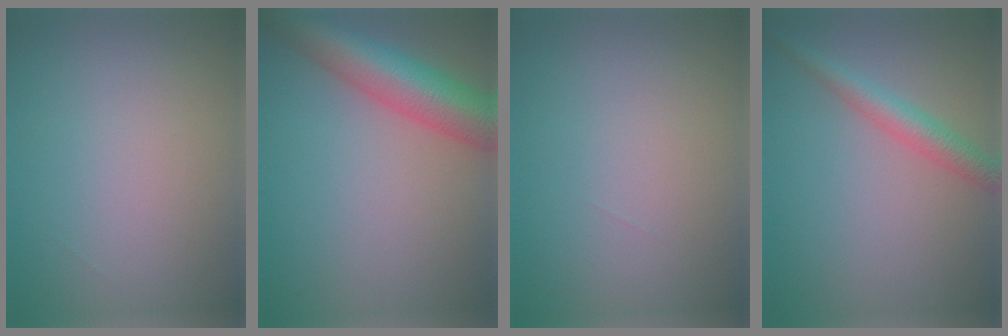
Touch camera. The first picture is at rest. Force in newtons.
{"total": 8.1, "press": 8.1, "slide": 0.2}
{"total": 0.0}
{"total": 2.9, "press": 2.9, "slide": 0.1}